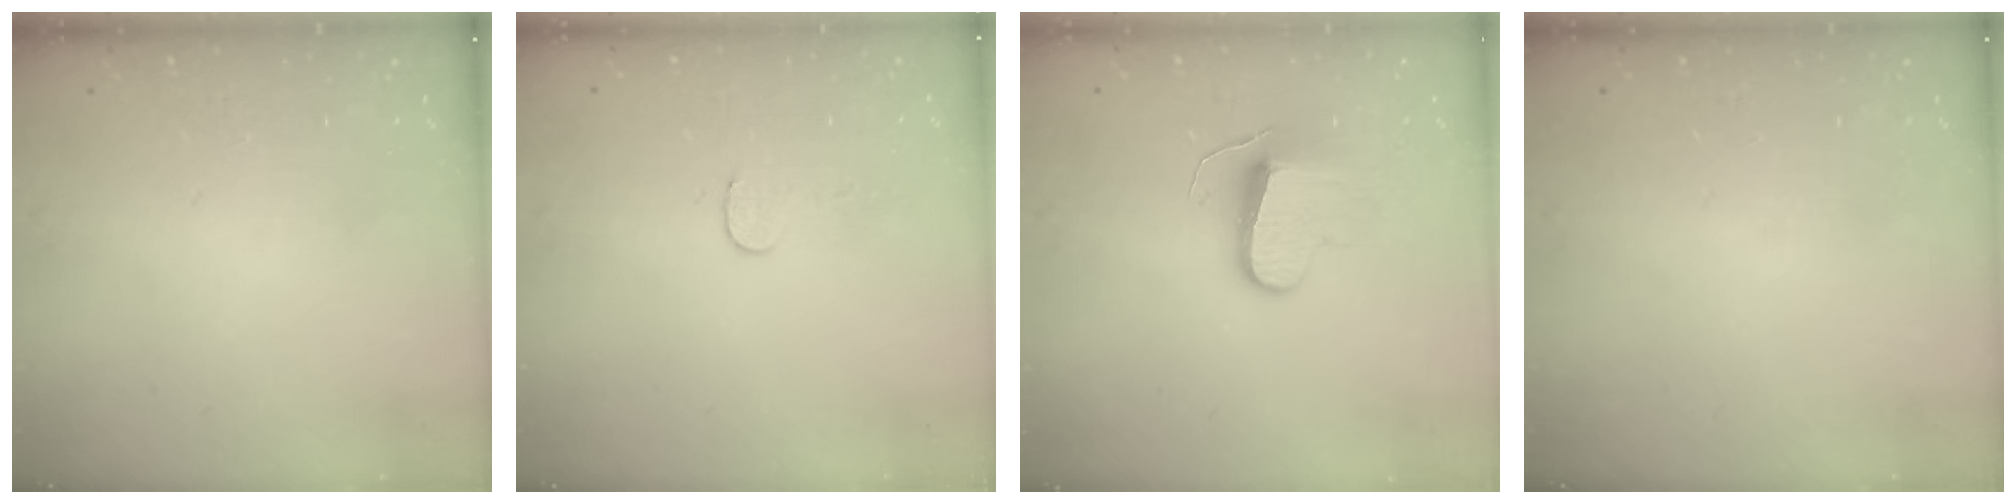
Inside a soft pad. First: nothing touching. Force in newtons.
{"total": 4.1, "press": 4.1, "slide": 0.3}
{"total": 9.3, "press": 9.3, "slide": 0.5}
{"total": 0.0}